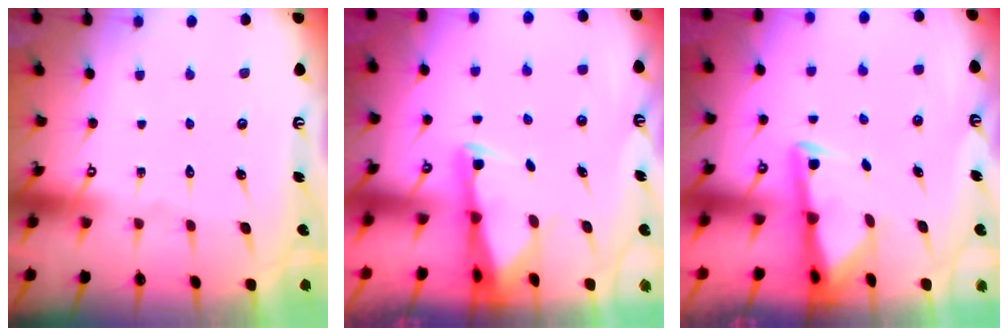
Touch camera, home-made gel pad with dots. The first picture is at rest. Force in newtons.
{"total": 2.5, "press": 2.5, "slide": 0.5}
{"total": 3.0, "press": 2.9, "slide": 0.6}